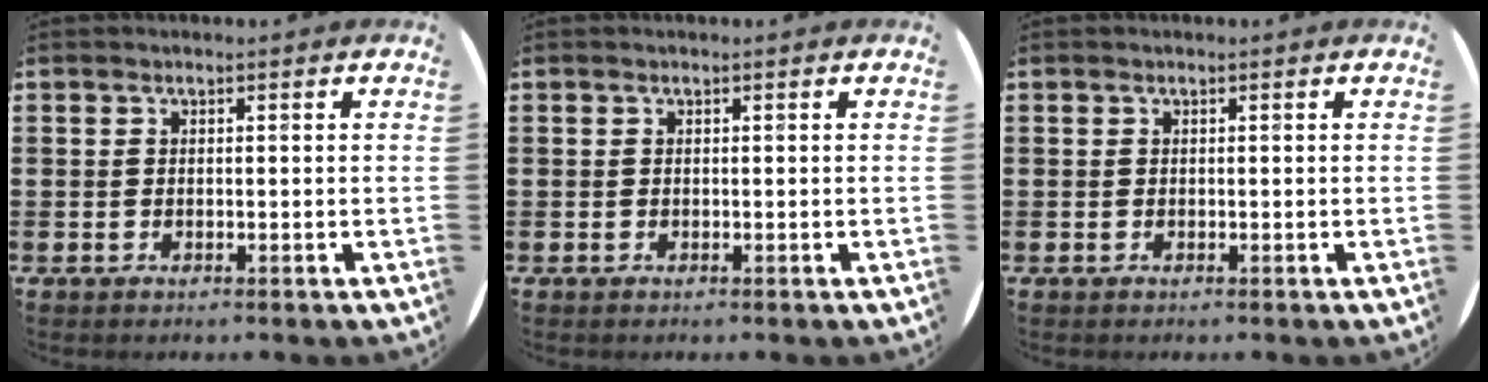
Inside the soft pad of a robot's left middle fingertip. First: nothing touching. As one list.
[{"total": 0.0}, {"total": 0.0}]